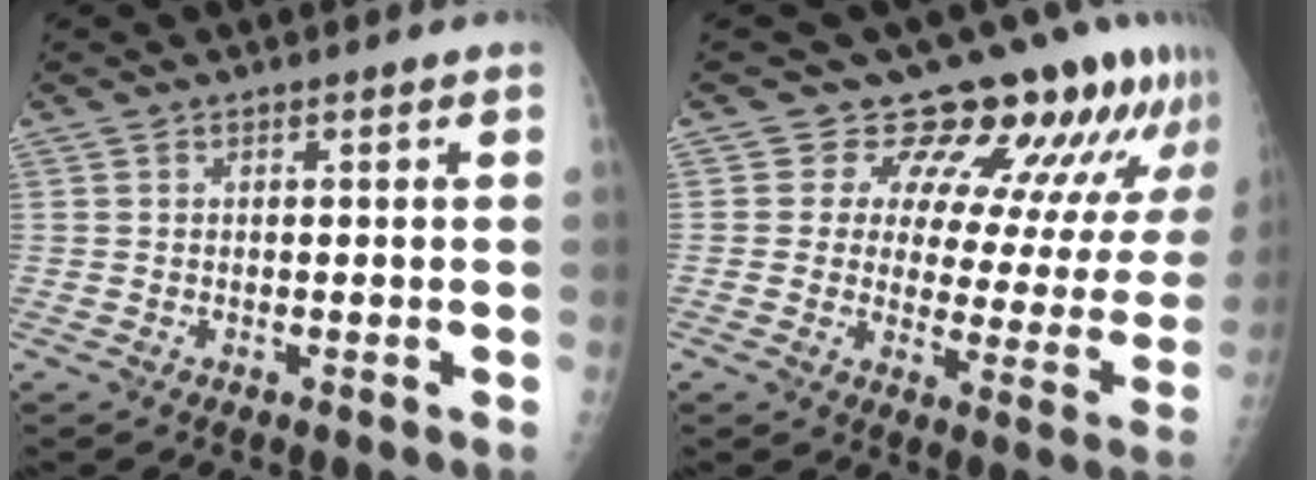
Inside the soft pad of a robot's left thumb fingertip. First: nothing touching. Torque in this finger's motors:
{"motor_torque": [0.25, 0.45, -0.02, -0.20, 0.01]}